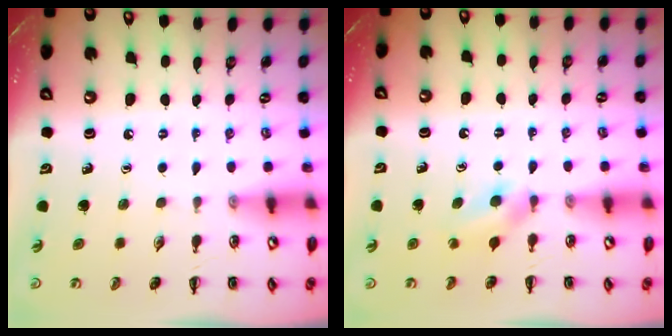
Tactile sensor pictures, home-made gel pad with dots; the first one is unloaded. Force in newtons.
{"total": 3.6, "press": 3.5, "slide": 0.9}